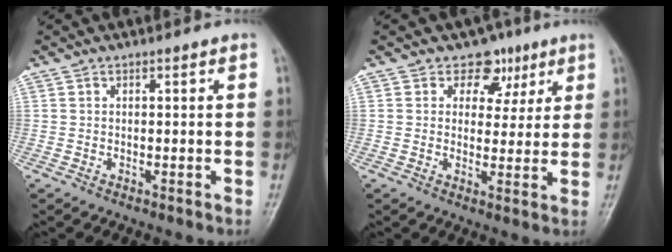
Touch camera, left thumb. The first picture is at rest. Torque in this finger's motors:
{"motor_torque": [-0.13, 0.10, -0.32, -0.25, -0.04]}